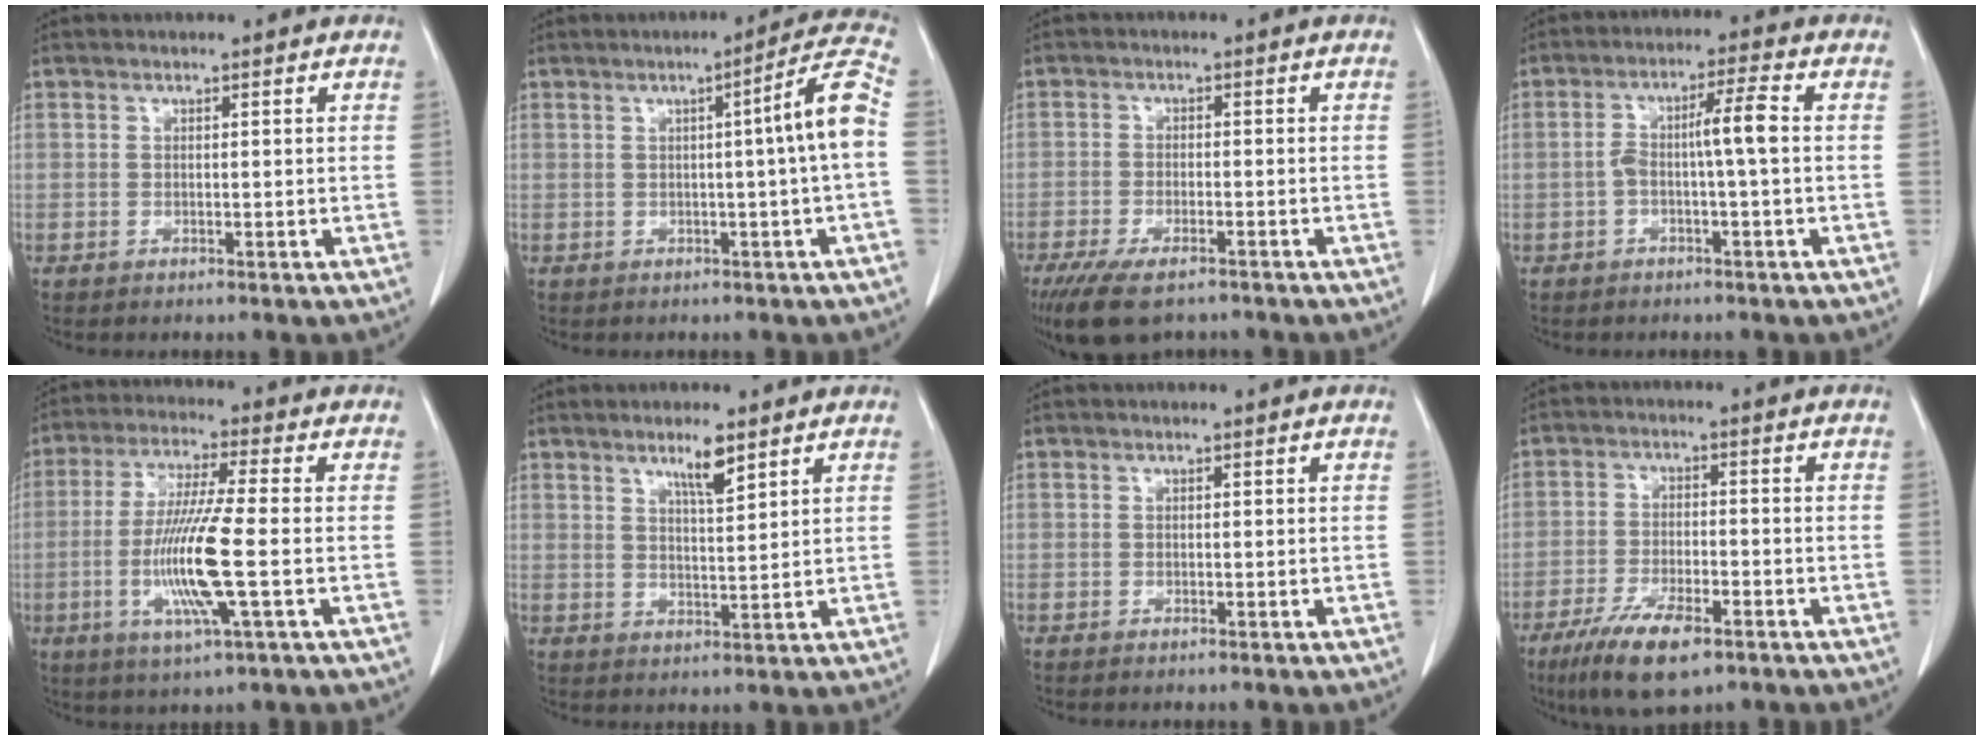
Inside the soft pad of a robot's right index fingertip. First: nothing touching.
{"total": 7.6, "force": [0.0, -1.3, 7.5], "torque": [-0.100, 0.011, 0.000]}
{"total": 9.5, "force": [-6.9, 3.3, 5.5], "torque": [-0.096, -0.013, -0.111]}
{"total": 5.3, "force": [-0.5, 0.0, 5.3], "torque": [-0.097, 0.019, -0.007]}
{"total": 11.9, "force": [-2.3, -0.1, 11.7], "torque": [-0.239, -0.015, -0.053]}
{"total": 4.6, "force": [3.1, 0.4, 3.3], "torque": [-0.058, -0.003, 0.054]}
{"total": 0.0}
{"total": 9.1, "force": [-5.6, 2.6, 6.7], "torque": [-0.125, -0.013, -0.093]}